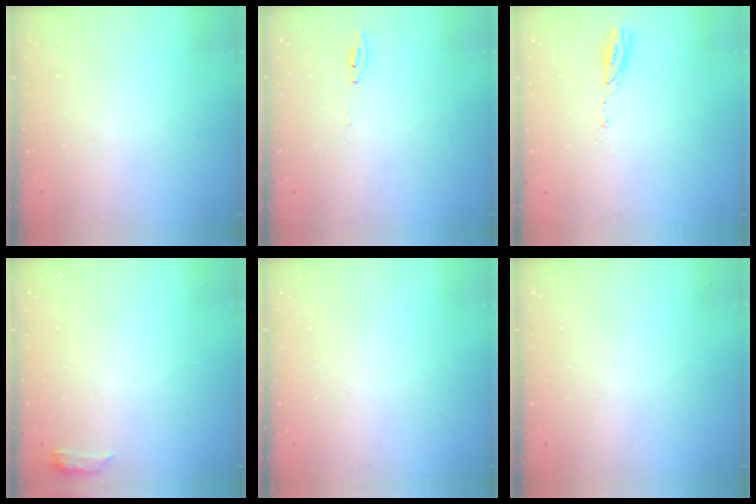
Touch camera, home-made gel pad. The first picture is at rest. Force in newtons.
{"total": 4.6, "press": 4.6, "slide": 0.5}
{"total": 3.6, "press": 3.6, "slide": 0.2}
{"total": 5.1, "press": 5.0, "slide": 0.9}
{"total": 0.0}
{"total": 1.0, "press": 0.0, "slide": 1.0}